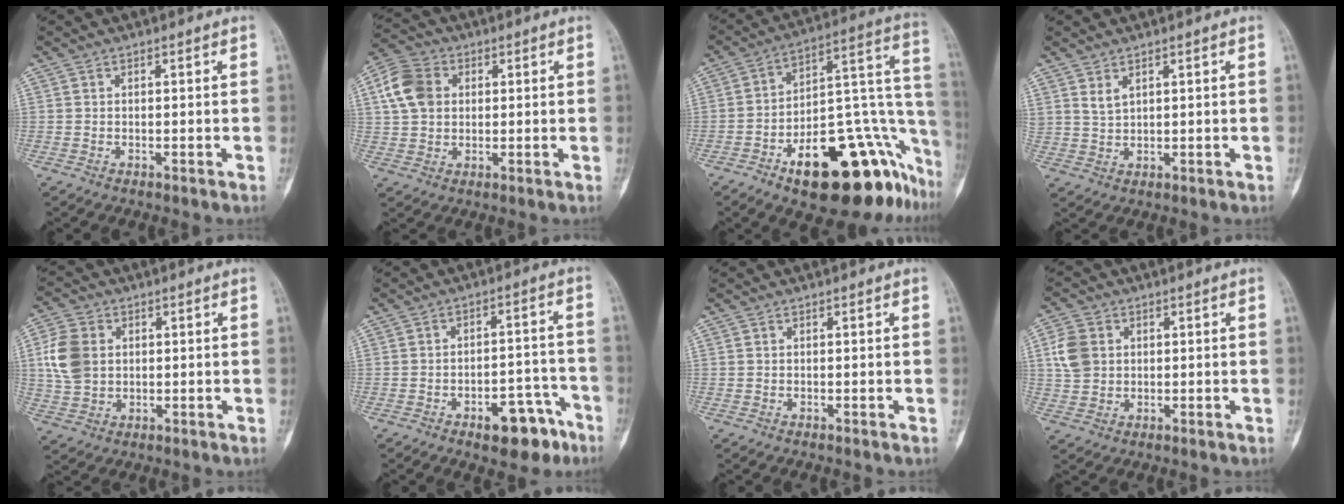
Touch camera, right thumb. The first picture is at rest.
{"total": 9.2, "force": [2.1, 7.1, 5.4], "torque": [-0.094, 0.010, 0.034]}
{"total": 28.9, "force": [-13.6, 11.6, 22.7], "torque": [-0.211, 0.098, -0.191]}
{"total": 2.5, "force": [1.6, 1.2, 1.5], "torque": [-0.029, -0.011, 0.041]}
{"total": 8.9, "force": [1.3, 6.8, 5.6], "torque": [-0.109, 0.002, 0.027]}
{"total": 10.0, "force": [-5.8, 4.9, 6.5], "torque": [-0.060, 0.050, -0.074]}
{"total": 0.0}
{"total": 6.5, "force": [1.3, 5.3, 3.6], "torque": [-0.066, 0.001, 0.025]}